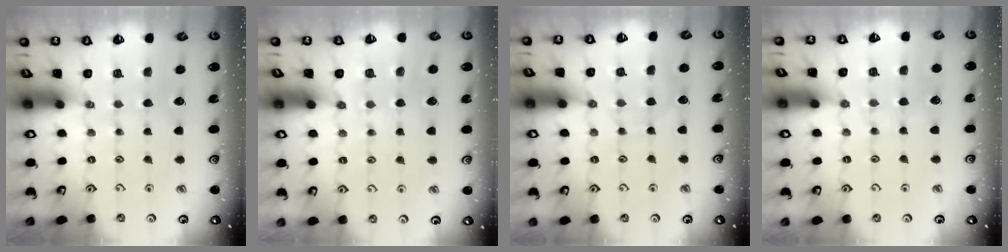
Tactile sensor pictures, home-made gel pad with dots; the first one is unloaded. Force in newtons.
{"total": 4.0, "press": 4.0, "slide": 0.8}
{"total": 2.8, "press": 2.8, "slide": 0.4}
{"total": 3.9, "press": 3.8, "slide": 0.6}